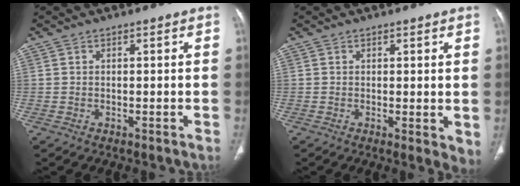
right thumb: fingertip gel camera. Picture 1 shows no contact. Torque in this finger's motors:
{"motor_torque": [-0.53, 0.20, -0.08, -0.07, 0.00]}